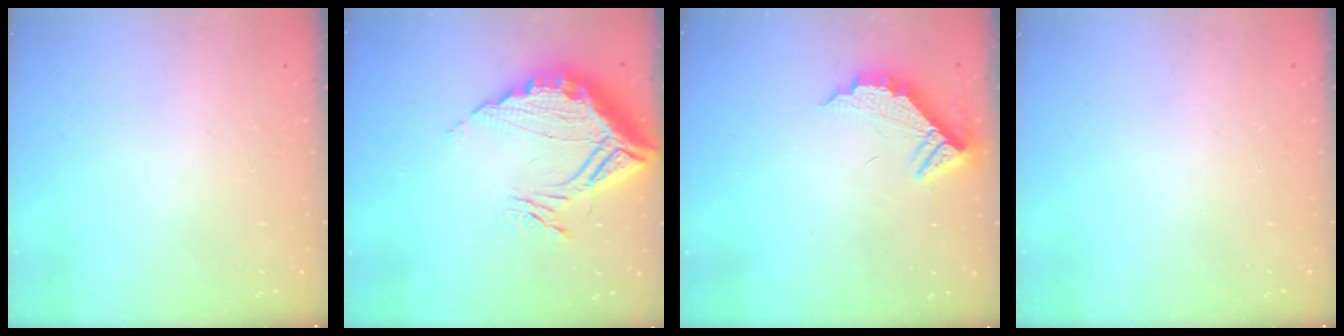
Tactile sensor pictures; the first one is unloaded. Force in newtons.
{"total": 16.5, "press": 16.5, "slide": 1.5}
{"total": 9.6, "press": 9.6, "slide": 0.4}
{"total": 0.0}